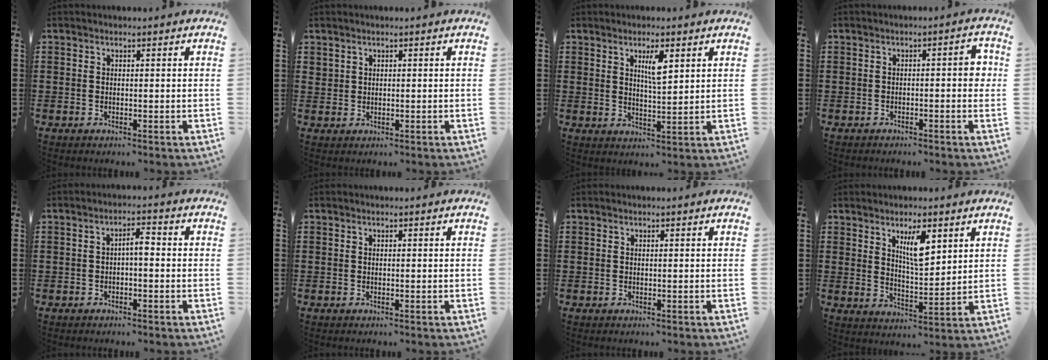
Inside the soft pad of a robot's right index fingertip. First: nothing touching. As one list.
[{"total": 1.0, "force": [0.8, 0.6, 0.2], "torque": [-0.006, 0.003, 0.016]}, {"total": 4.0, "force": [1.9, 1.0, 3.4], "torque": [-0.055, 0.000, 0.028]}, {"total": 2.8, "force": [-0.5, 0.7, 2.7], "torque": [-0.038, 0.003, -0.014]}, {"total": 2.4, "force": [-0.5, 0.7, 2.3], "torque": [-0.043, 0.007, -0.012]}, {"total": 0.0}, {"total": 0.0}, {"total": 6.1, "force": [3.1, 2.0, 4.9], "torque": [-0.088, -0.001, 0.050]}]